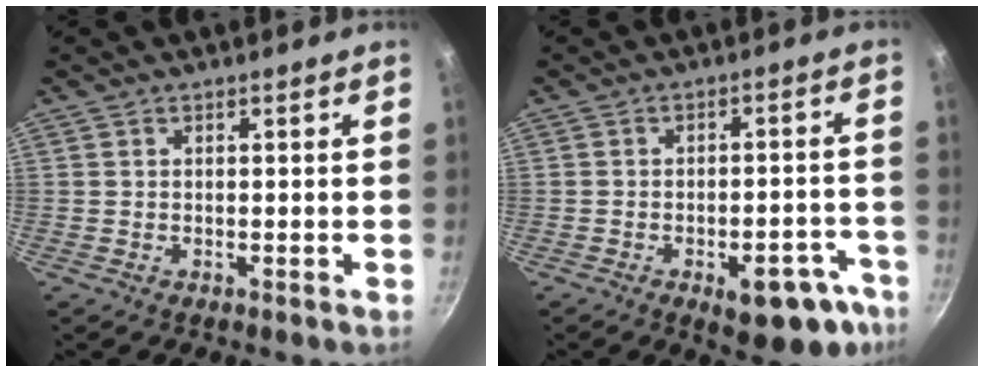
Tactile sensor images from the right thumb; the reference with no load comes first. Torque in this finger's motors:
{"motor_torque": [1.28, 0.49, 0.56, -0.65, 0.23]}